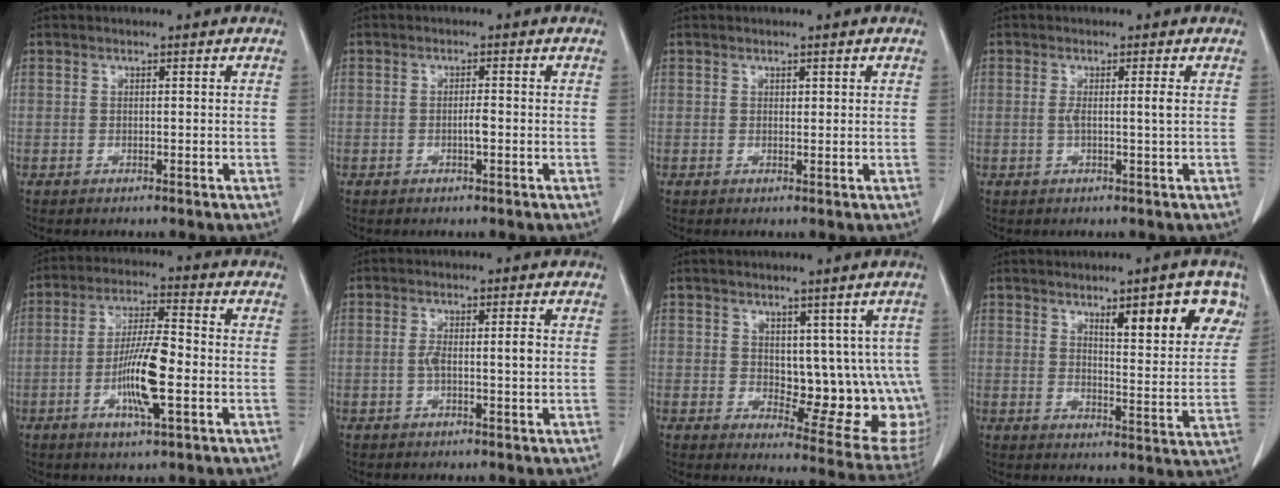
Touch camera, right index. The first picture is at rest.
{"total": 1.5, "force": [-0.4, 0.2, 1.4], "torque": [-0.028, 0.000, -0.008]}
{"total": 0.6, "force": [0.4, 0.3, 0.4], "torque": [0.000, -0.002, 0.005]}
{"total": 2.1, "force": [0.1, -0.4, 2.1], "torque": [-0.040, -0.001, 0.001]}
{"total": 10.0, "force": [-2.6, 1.2, 9.6], "torque": [-0.182, -0.003, -0.051]}
{"total": 3.3, "force": [-0.2, 0.5, 3.3], "torque": [-0.062, 0.003, -0.001]}
{"total": 12.7, "force": [1.2, 6.3, 11.0], "torque": [-0.123, -0.008, 0.030]}
{"total": 11.2, "force": [6.4, 2.0, 9.0], "torque": [-0.112, -0.003, 0.086]}